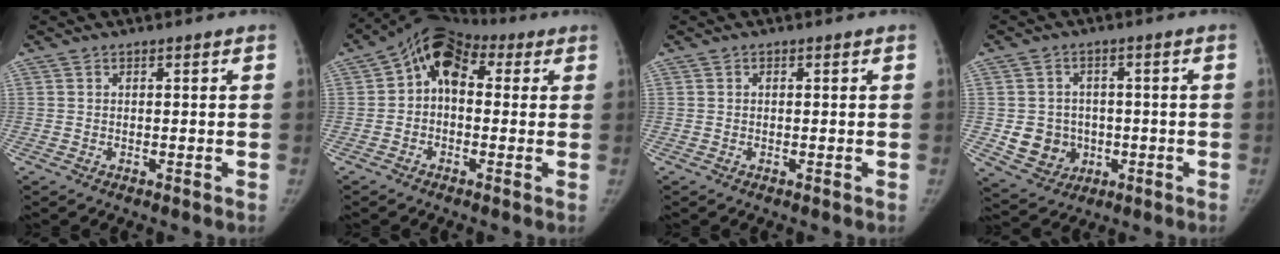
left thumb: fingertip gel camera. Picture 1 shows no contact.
{"total": 9.6, "force": [1.7, 6.8, 6.6], "torque": [-0.079, 0.031, 0.011]}
{"total": 0.0}
{"total": 7.8, "force": [-1.2, 7.2, 2.9], "torque": [-0.016, 0.007, -0.007]}